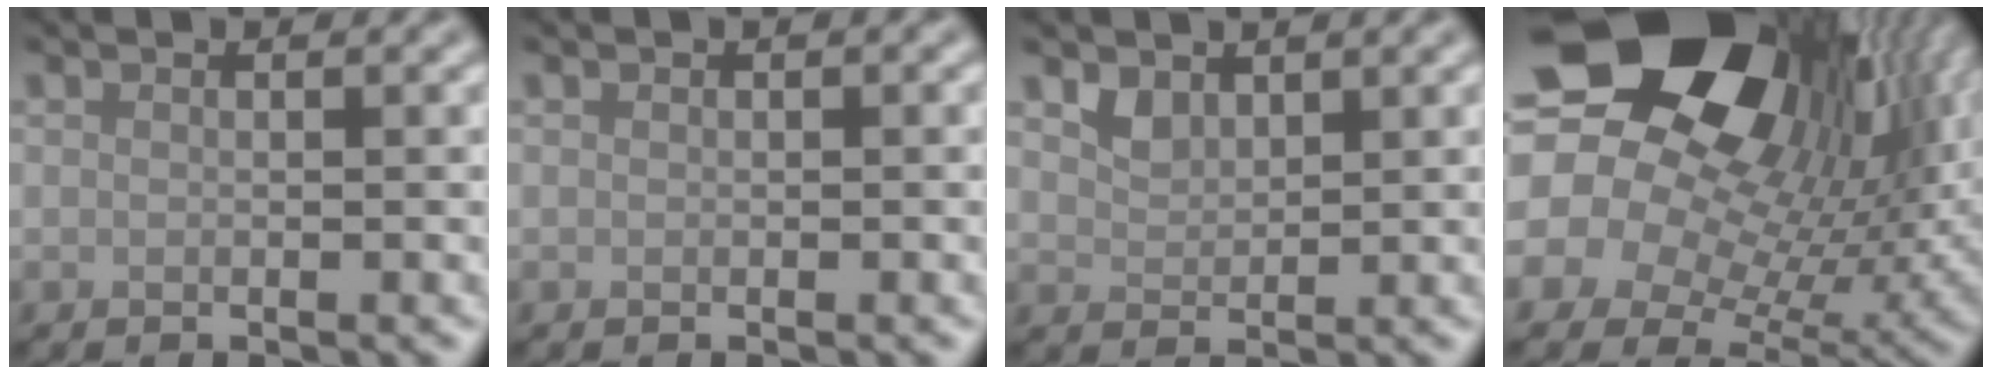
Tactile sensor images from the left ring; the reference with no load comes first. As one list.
[{"total": 0.0}, {"total": 1.6, "force": [1.2, 0.9, 0.5], "torque": [-0.011, -0.004, 0.030]}, {"total": 21.3, "force": [8.1, 14.2, 13.7], "torque": [-0.260, 0.026, 0.146]}]